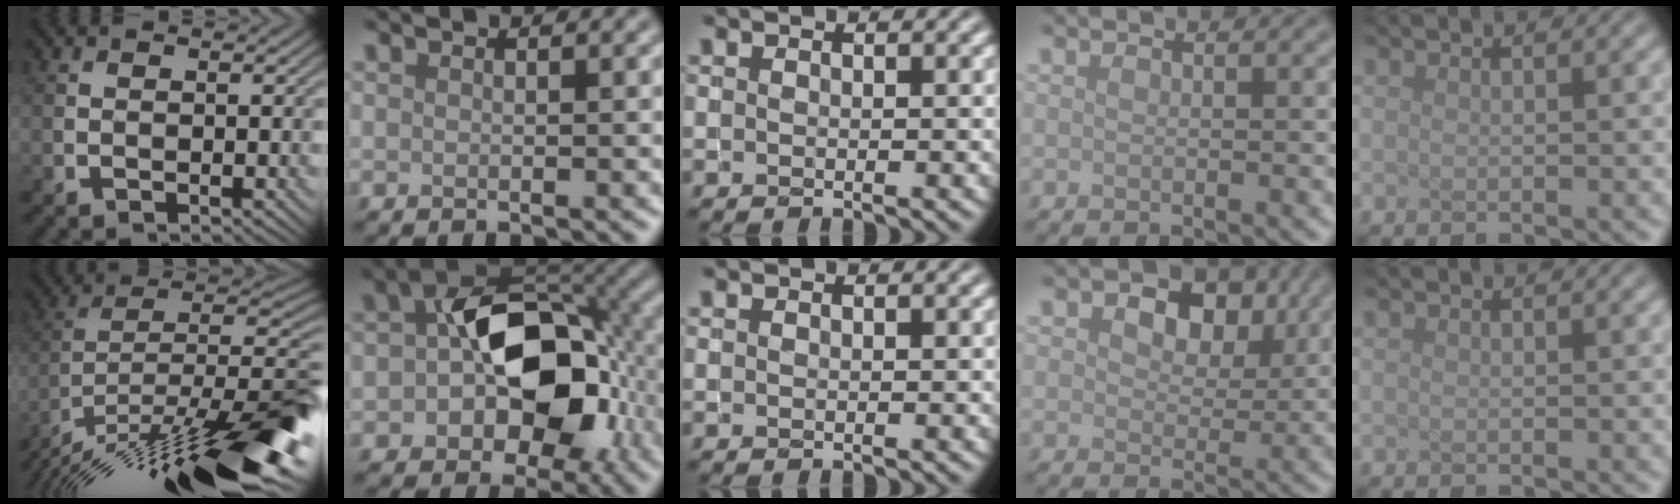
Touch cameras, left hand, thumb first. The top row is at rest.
{"thumb": {"total": 18.0, "force": [-11.4, 5.3, 12.9], "torque": [-0.217, -0.005, -0.192]}, "index": {"total": 11.5, "force": [-1.7, 7.3, 8.6], "torque": [-0.117, 0.004, -0.034]}, "ring": {"total": 6.6, "force": [2.7, 4.1, 4.3], "torque": [-0.069, 0.000, 0.027]}}